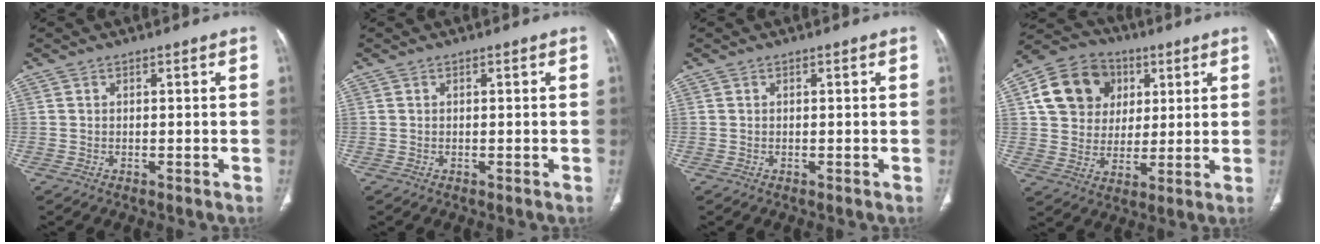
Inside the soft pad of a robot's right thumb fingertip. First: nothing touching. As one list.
[{"total": 0.0}, {"total": 0.0}, {"total": 15.1, "force": [4.8, 12.6, 6.7], "torque": [-0.098, 0.005, 0.082]}]